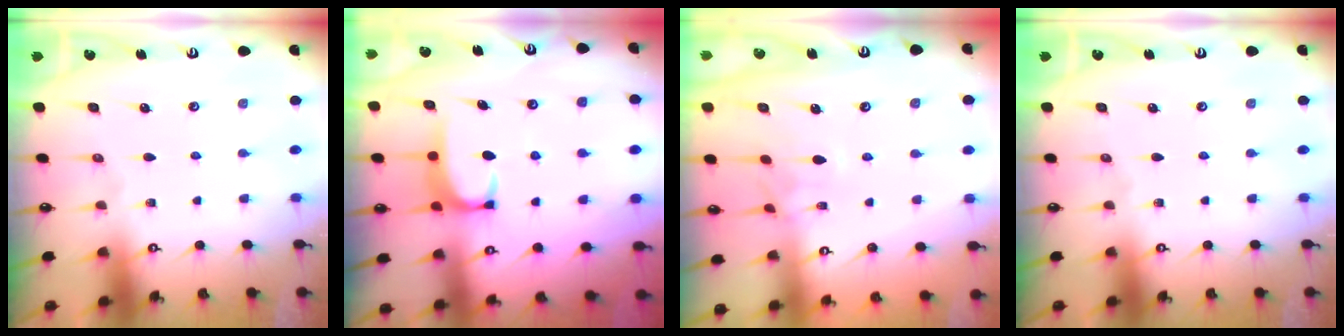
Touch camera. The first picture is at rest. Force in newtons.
{"total": 2.0, "press": 2.0, "slide": 0.5}
{"total": 1.2, "press": 0.9, "slide": 0.8}
{"total": 0.0}